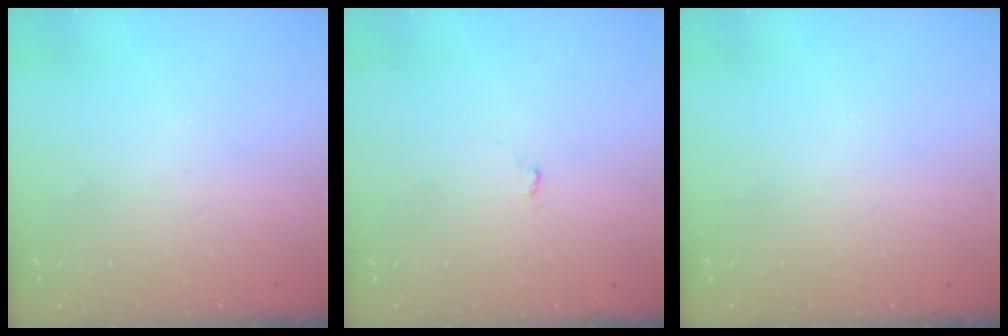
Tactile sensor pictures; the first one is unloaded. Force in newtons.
{"total": 4.3, "press": 2.8, "slide": 3.2}
{"total": 0.0}